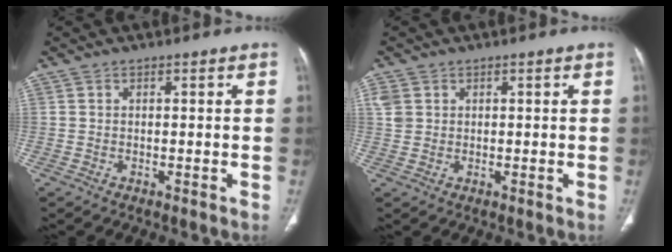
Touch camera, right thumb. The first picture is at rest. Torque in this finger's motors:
{"motor_torque": [-0.08, 1.35, 0.07, -0.37, -0.01]}